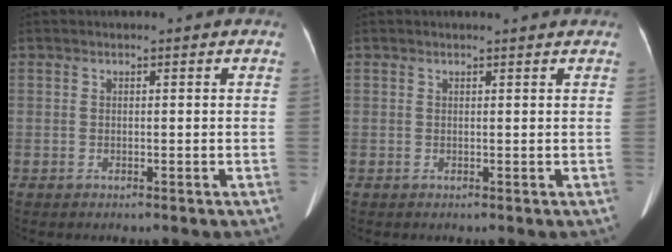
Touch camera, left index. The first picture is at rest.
{"total": 1.6, "force": [1.5, -0.3, 0.4], "torque": [-0.008, 0.001, 0.018]}